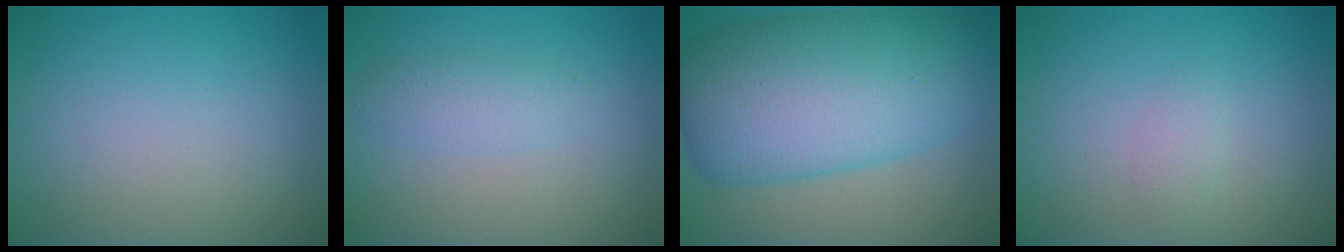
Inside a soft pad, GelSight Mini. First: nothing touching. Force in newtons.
{"total": 2.0, "press": 2.0, "slide": 0.0}
{"total": 12.6, "press": 12.6, "slide": 0.2}
{"total": 1.0, "press": 1.0, "slide": 0.1}